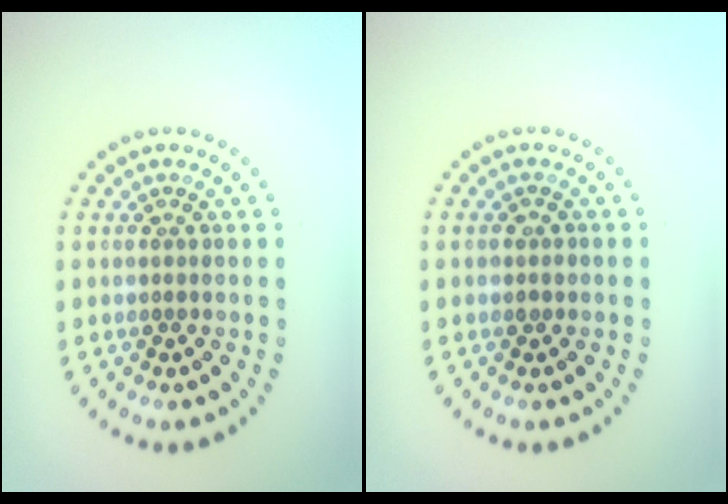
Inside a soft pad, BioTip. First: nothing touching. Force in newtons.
{"total": 0.9, "press": 0.8, "slide": 0.4}